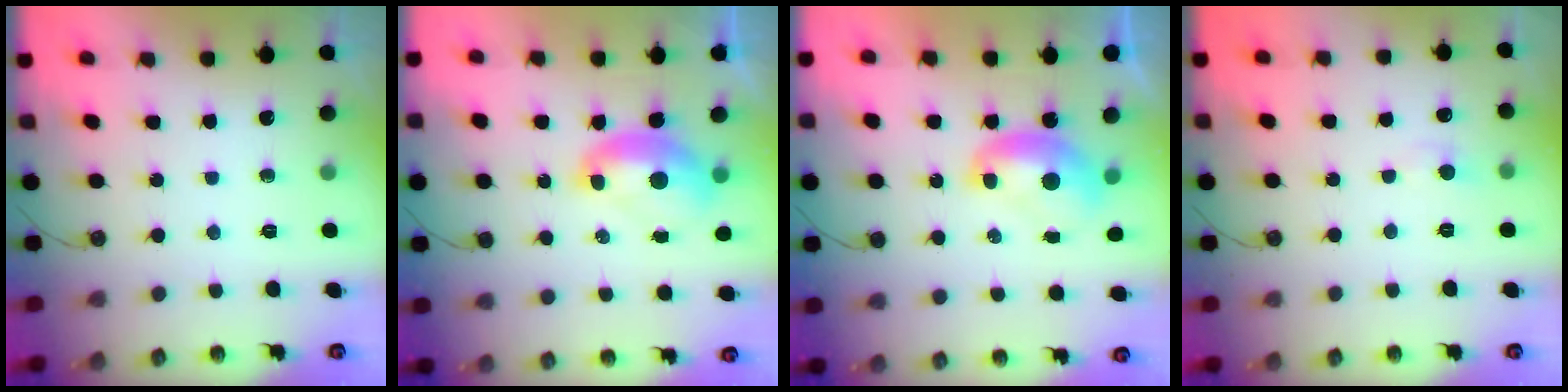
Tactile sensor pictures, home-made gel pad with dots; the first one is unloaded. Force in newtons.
{"total": 2.0, "press": 1.9, "slide": 0.7}
{"total": 2.1, "press": 2.1, "slide": 0.3}
{"total": 0.5, "press": 0.2, "slide": 0.5}